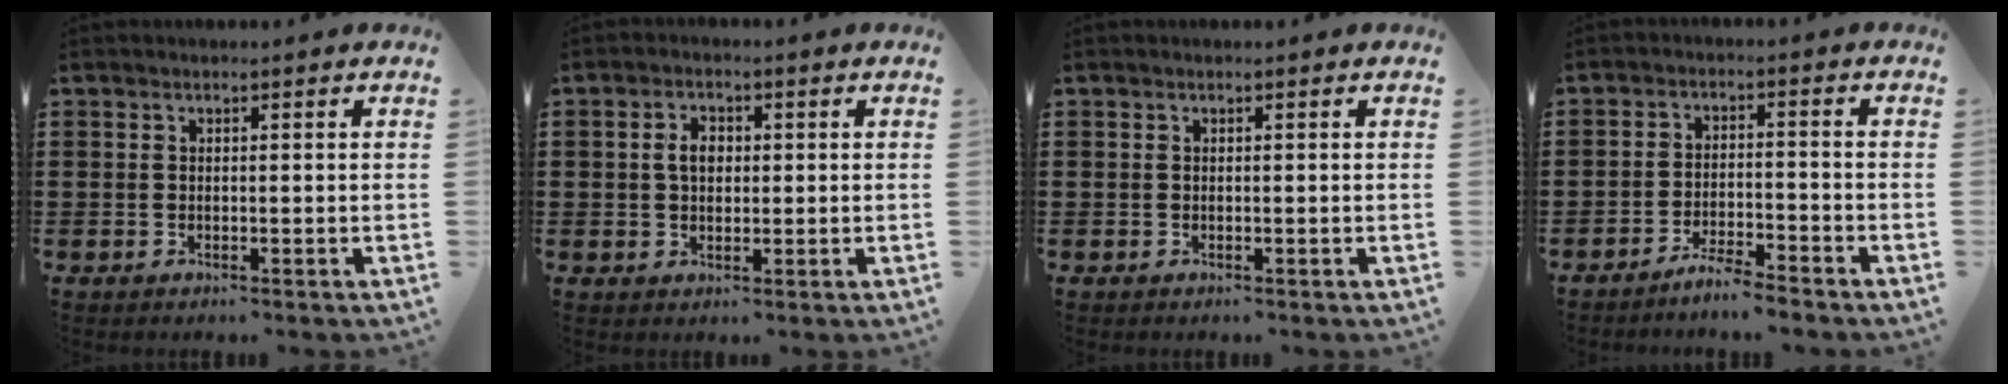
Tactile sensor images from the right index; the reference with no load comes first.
{"total": 3.2, "force": [0.4, 2.1, 2.4], "torque": [-0.052, 0.012, 0.004]}
{"total": 0.0}
{"total": 3.9, "force": [-3.8, -0.3, 0.9], "torque": [-0.024, -0.001, -0.078]}